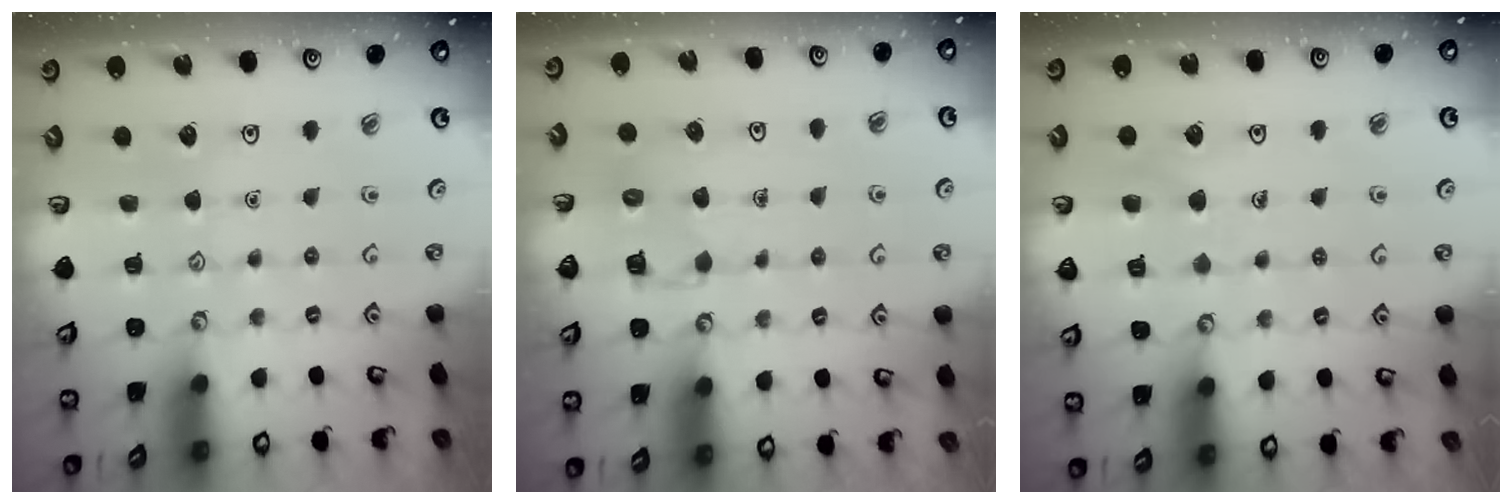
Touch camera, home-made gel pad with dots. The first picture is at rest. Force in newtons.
{"total": 2.8, "press": 2.8, "slide": 0.2}
{"total": 6.8, "press": 6.8, "slide": 0.4}